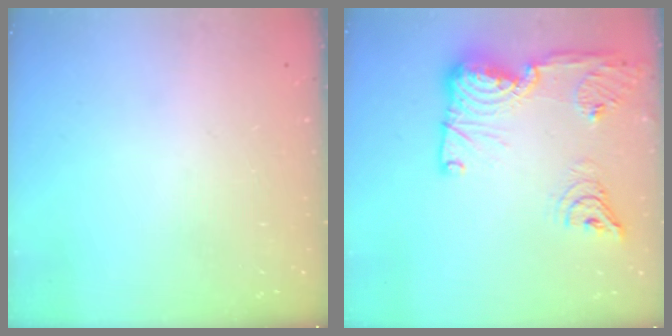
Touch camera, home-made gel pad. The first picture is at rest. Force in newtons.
{"total": 21.8, "press": 20.6, "slide": 6.9}